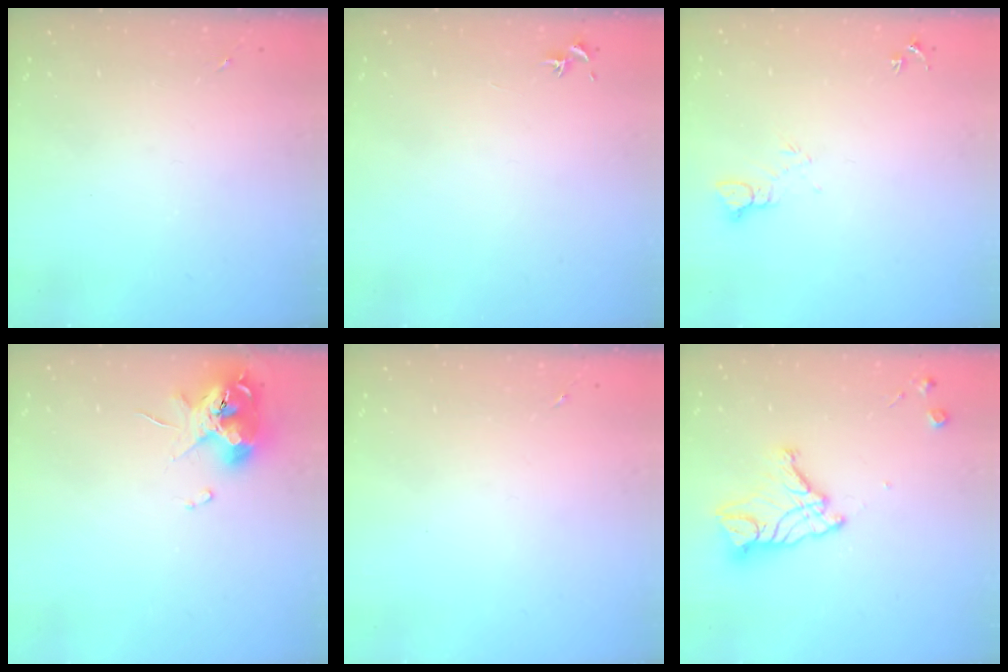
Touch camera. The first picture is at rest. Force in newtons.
{"total": 0.7, "press": 0.7, "slide": 0.3}
{"total": 3.9, "press": 3.8, "slide": 0.4}
{"total": 11.3, "press": 11.2, "slide": 1.6}
{"total": 0.0}
{"total": 13.7, "press": 13.7, "slide": 1.3}